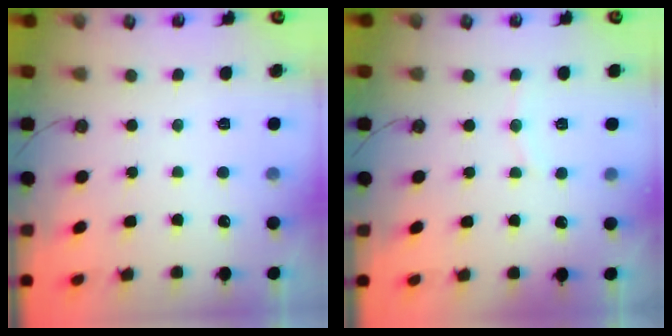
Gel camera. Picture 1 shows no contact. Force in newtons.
{"total": 3.7, "press": 3.6, "slide": 0.8}